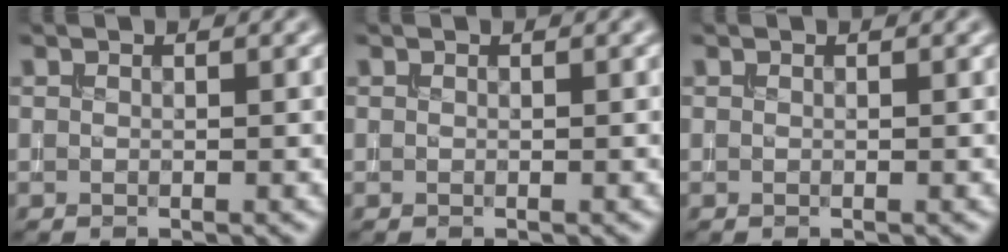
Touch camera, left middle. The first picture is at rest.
{"total": 0.0}
{"total": 0.0}